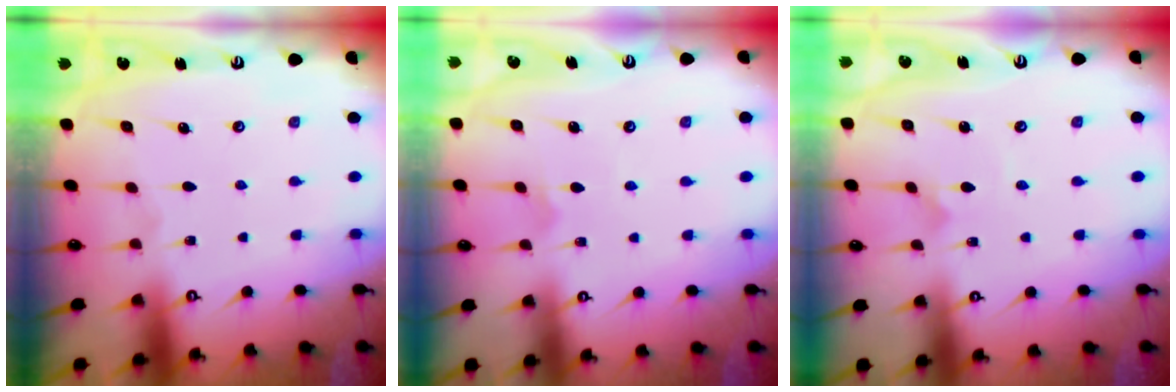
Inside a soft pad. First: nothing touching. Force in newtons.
{"total": 3.2, "press": 3.2, "slide": 0.3}
{"total": 1.8, "press": 1.8, "slide": 0.1}